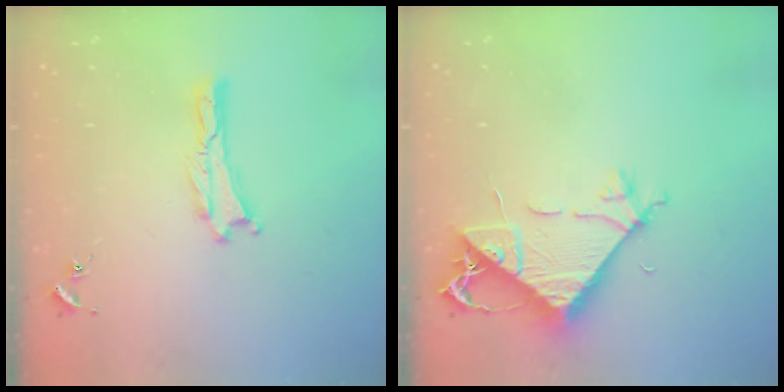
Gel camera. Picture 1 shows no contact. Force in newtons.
{"total": 7.6, "press": 7.5, "slide": 1.2}